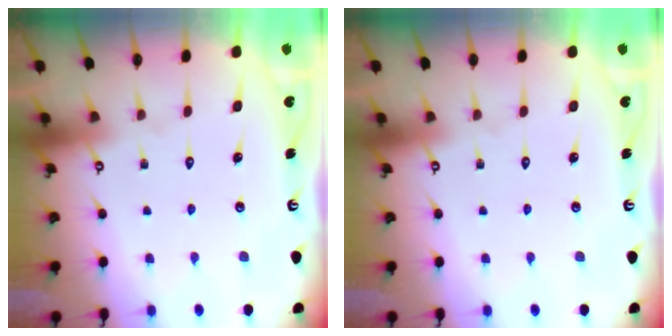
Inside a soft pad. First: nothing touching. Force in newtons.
{"total": 0.0}